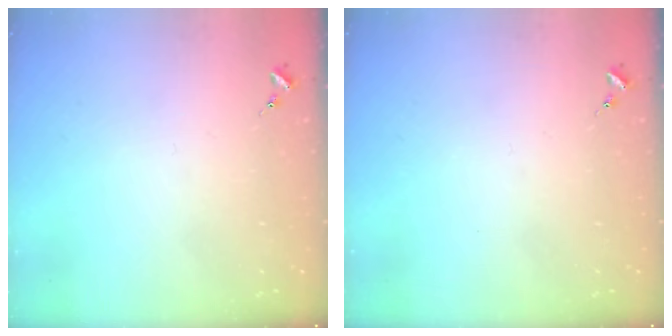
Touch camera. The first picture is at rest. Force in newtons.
{"total": 0.0}